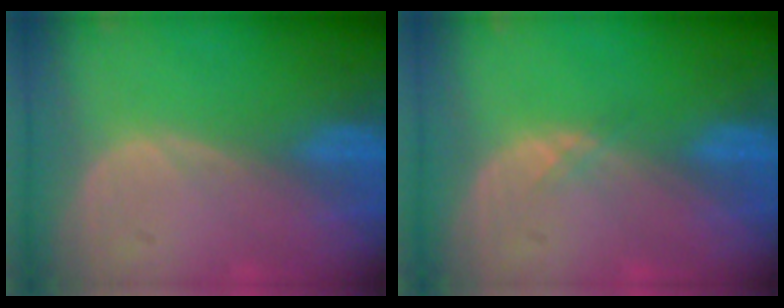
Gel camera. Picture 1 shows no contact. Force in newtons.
{"total": 0.6, "press": 0.6, "slide": 0.1}